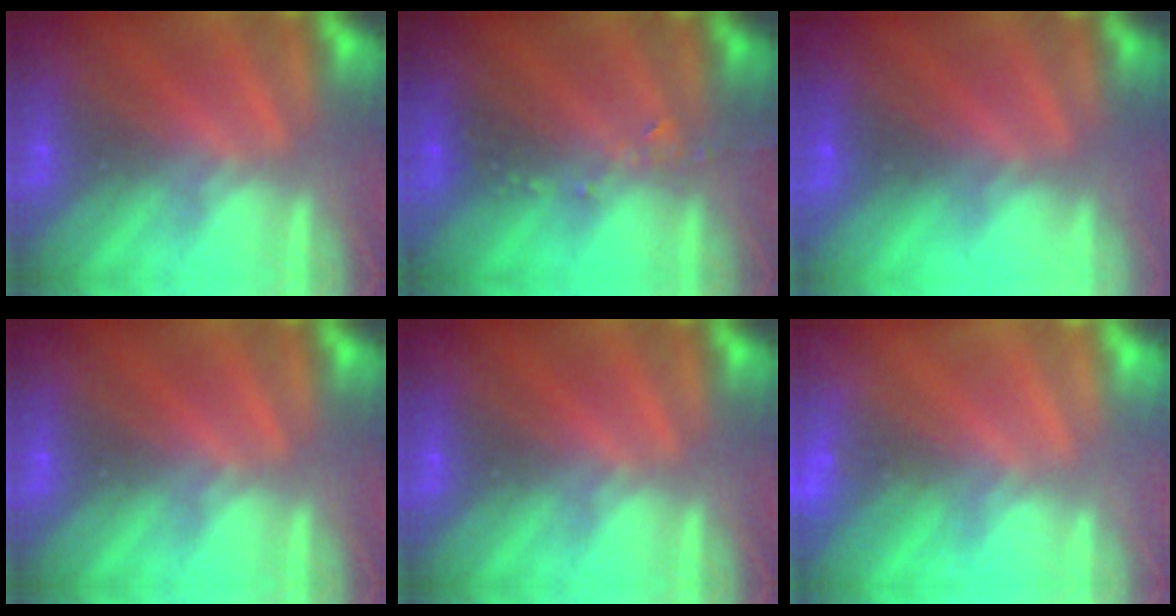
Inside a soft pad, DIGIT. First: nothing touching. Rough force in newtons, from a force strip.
{"total": 2.4}
{"total": 3.2}
{"total": 0.0}
{"total": 0.0}
{"total": 2.4}